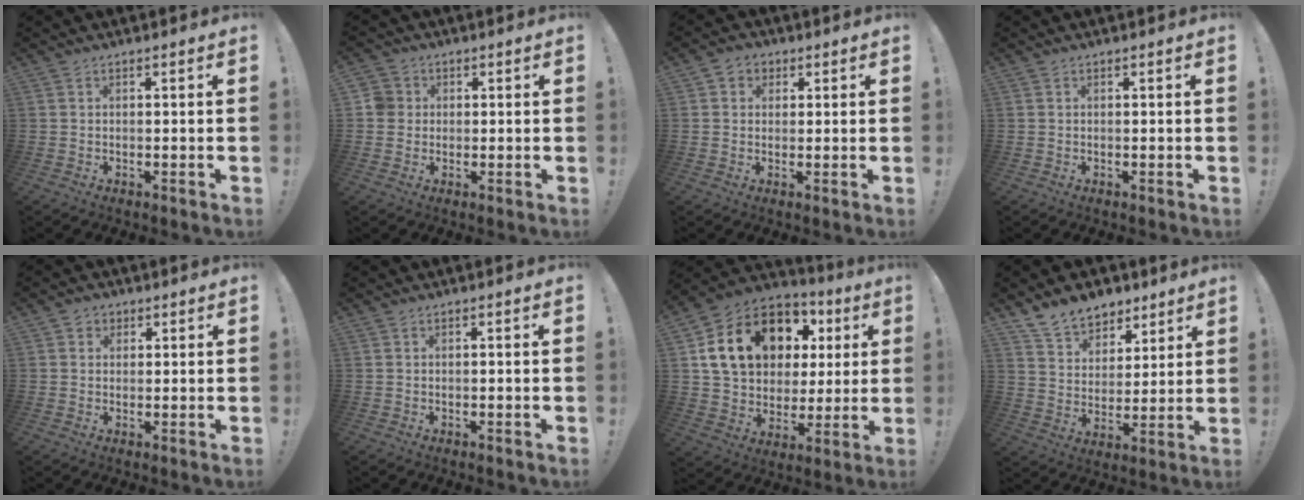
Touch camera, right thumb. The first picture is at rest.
{"total": 4.7, "force": [0.3, 4.5, 1.2], "torque": [-0.021, 0.012, 0.009]}
{"total": 3.7, "force": [0.6, 3.4, 1.2], "torque": [-0.021, 0.003, 0.011]}
{"total": 0.0}
{"total": 2.3, "force": [0.5, 2.2, 0.5], "torque": [-0.005, 0.002, 0.008]}
{"total": 0.0}
{"total": 20.0, "force": [7.6, 14.2, 11.9], "torque": [-0.191, -0.022, 0.157]}
{"total": 11.5, "force": [8.8, 6.9, 2.7], "torque": [-0.056, -0.061, 0.174]}